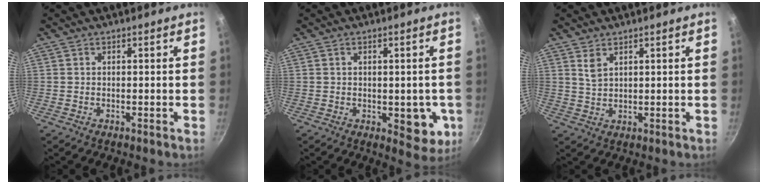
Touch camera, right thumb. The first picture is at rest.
{"total": 7.9, "force": [-1.4, 4.1, 6.6], "torque": [-0.044, 0.001, -0.010]}
{"total": 2.9, "force": [1.7, 1.5, 1.8], "torque": [-0.035, -0.010, 0.037]}